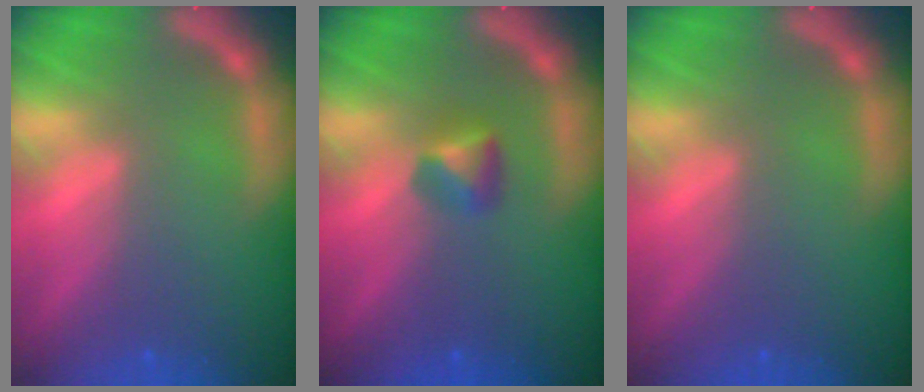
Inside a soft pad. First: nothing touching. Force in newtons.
{"total": 1.9}
{"total": 0.0}